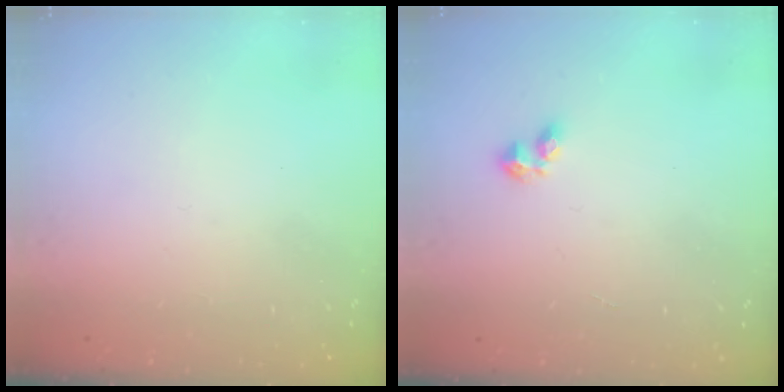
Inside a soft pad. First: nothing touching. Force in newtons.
{"total": 2.9, "press": 2.8, "slide": 0.5}